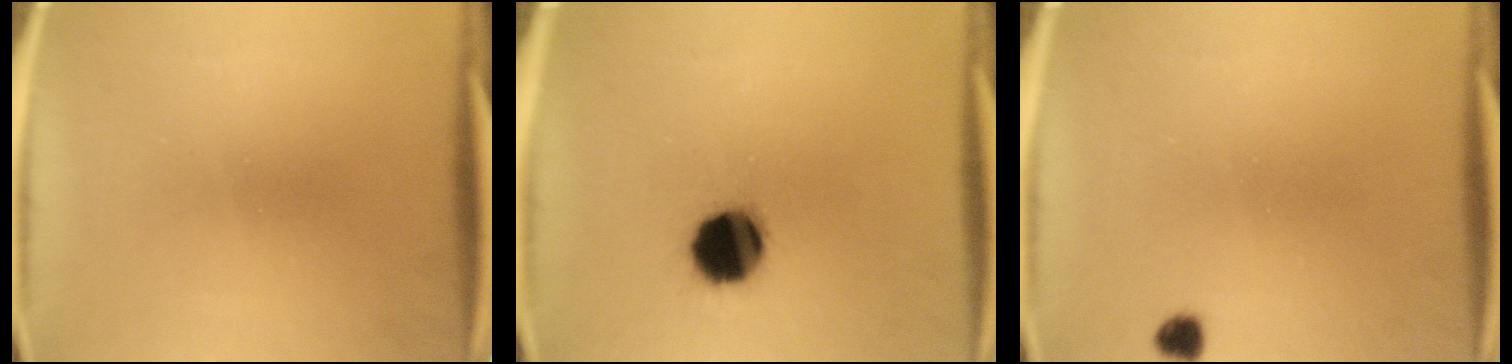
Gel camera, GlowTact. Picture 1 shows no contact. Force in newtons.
{"total": 12.6}
{"total": 1.8}